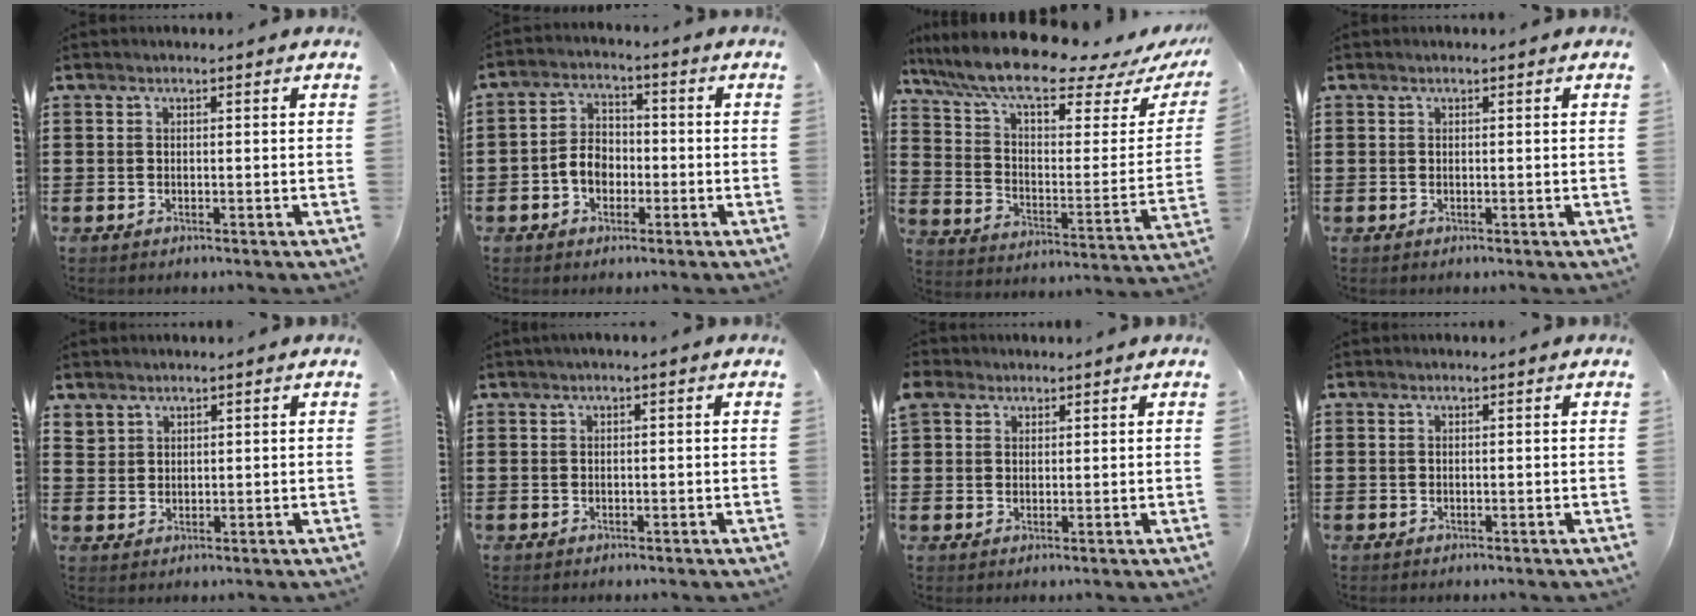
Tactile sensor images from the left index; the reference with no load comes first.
{"total": 4.8, "force": [-1.7, 3.6, 2.7], "torque": [-0.062, 0.011, -0.036]}
{"total": 11.4, "force": [9.3, 1.7, 6.4], "torque": [-0.147, -0.060, 0.158]}
{"total": 0.0}
{"total": 2.0, "force": [1.8, 1.0, -0.1], "torque": [-0.004, 0.003, 0.036]}
{"total": 0.6, "force": [-0.2, 0.1, 0.6], "torque": [-0.008, -0.004, -0.003]}
{"total": 2.6, "force": [1.8, 2.0, 0.1], "torque": [-0.014, 0.011, 0.034]}
{"total": 0.0}